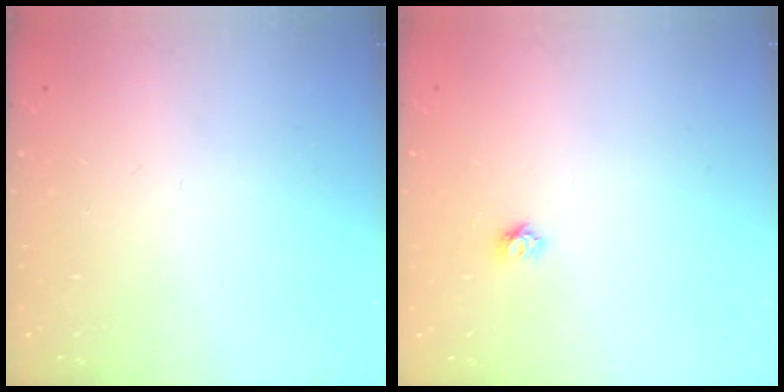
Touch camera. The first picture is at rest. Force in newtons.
{"total": 3.7, "press": 3.7, "slide": 0.2}